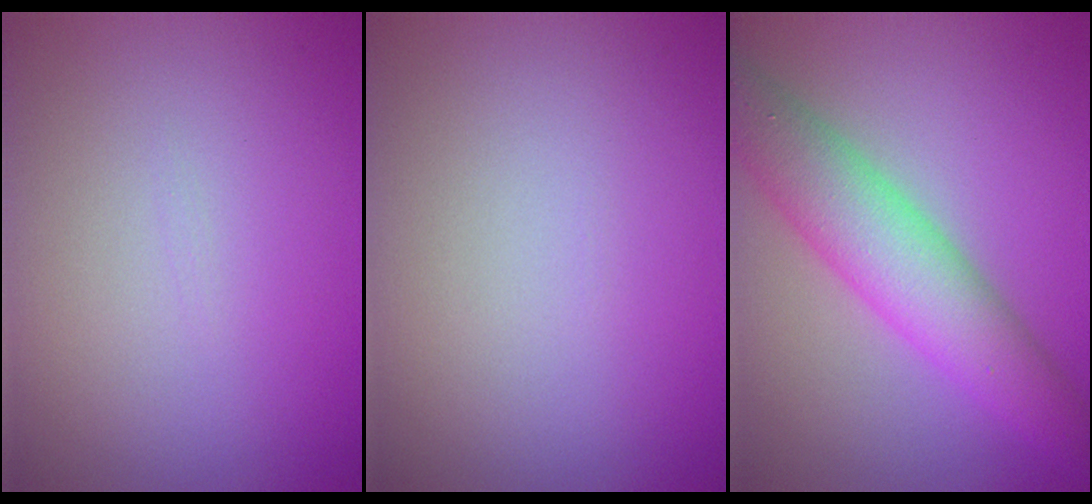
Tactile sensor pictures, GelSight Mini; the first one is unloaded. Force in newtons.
{"total": 0.0}
{"total": 6.8, "press": 6.8, "slide": 0.2}